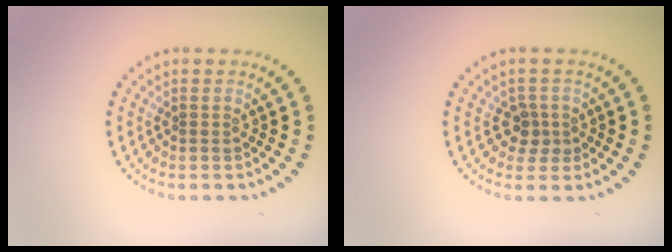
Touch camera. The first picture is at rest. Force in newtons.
{"total": 1.9, "press": 1.5, "slide": 1.1}